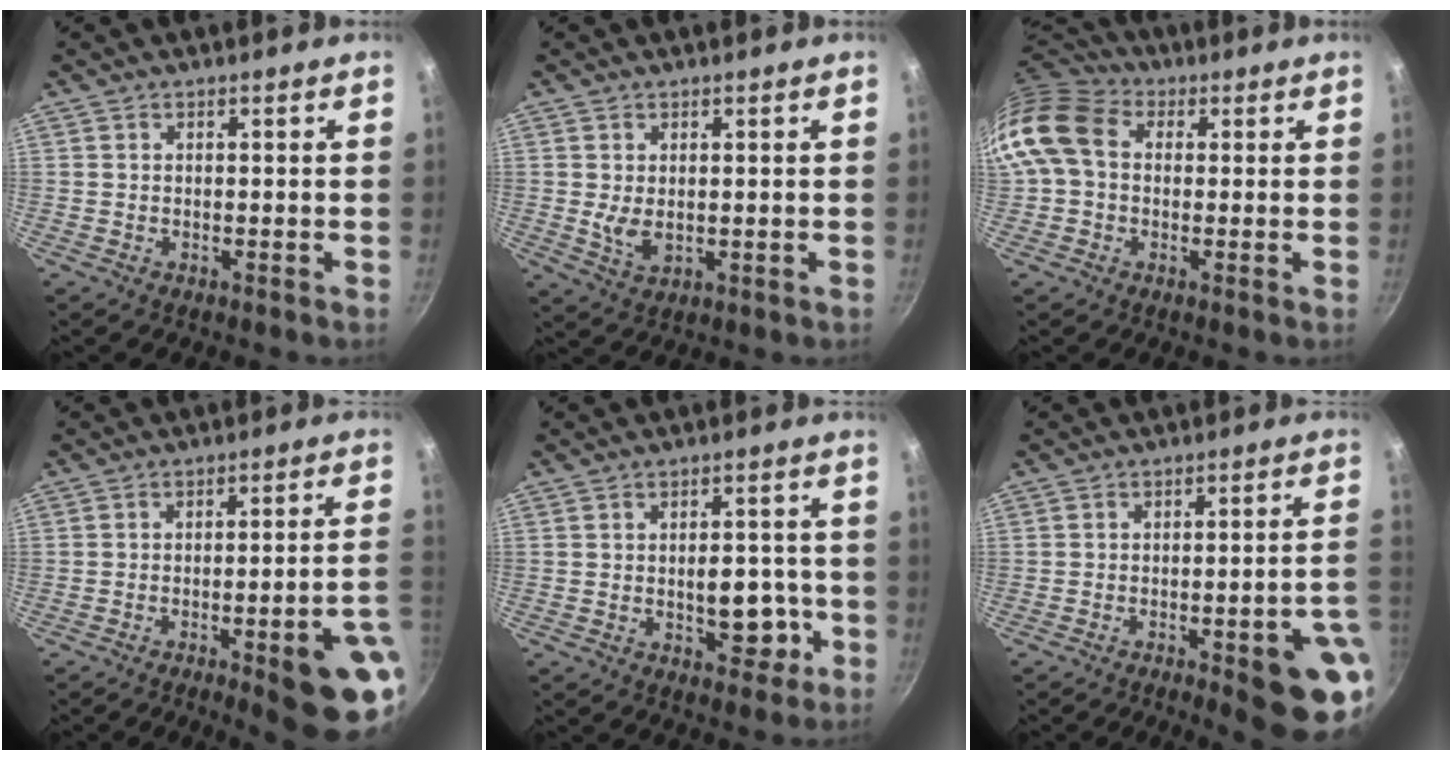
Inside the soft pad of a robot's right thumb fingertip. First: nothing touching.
{"total": 4.0, "force": [0.4, 2.4, 3.2], "torque": [-0.059, -0.014, 0.017]}
{"total": 12.1, "force": [1.2, 9.4, 7.6], "torque": [-0.131, 0.024, 0.002]}
{"total": 16.4, "force": [-6.9, 3.1, 14.5], "torque": [-0.144, 0.040, -0.087]}
{"total": 8.4, "force": [-2.0, 4.8, 6.5], "torque": [-0.050, 0.014, -0.022]}
{"total": 15.2, "force": [-6.5, 3.2, 13.3], "torque": [-0.126, 0.039, -0.080]}